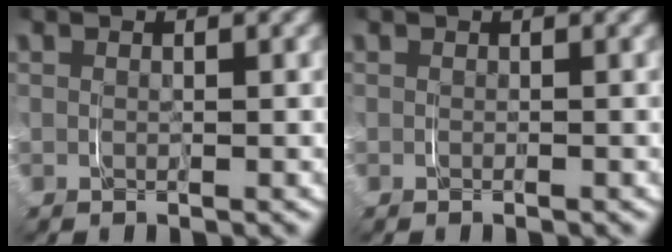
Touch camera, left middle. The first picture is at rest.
{"total": 0.5, "force": [-0.1, -0.2, -0.5], "torque": [0.007, 0.003, -0.003]}